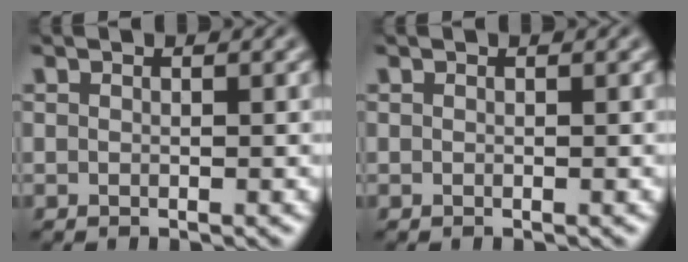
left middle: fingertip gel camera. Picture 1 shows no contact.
{"total": 0.0}